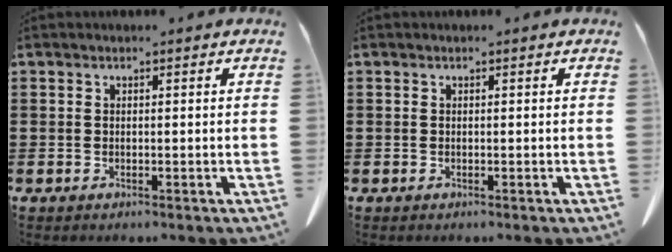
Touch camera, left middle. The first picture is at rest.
{"total": 0.0}